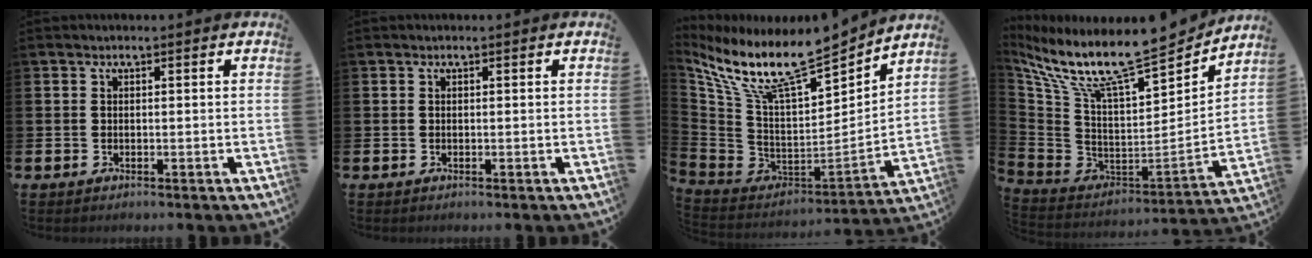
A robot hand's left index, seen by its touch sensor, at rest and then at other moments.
{"total": 0.0}
{"total": 12.4, "force": [10.4, 2.4, 6.3], "torque": [-0.158, -0.080, 0.180]}
{"total": 12.6, "force": [10.4, 2.5, 6.7], "torque": [-0.155, -0.079, 0.173]}